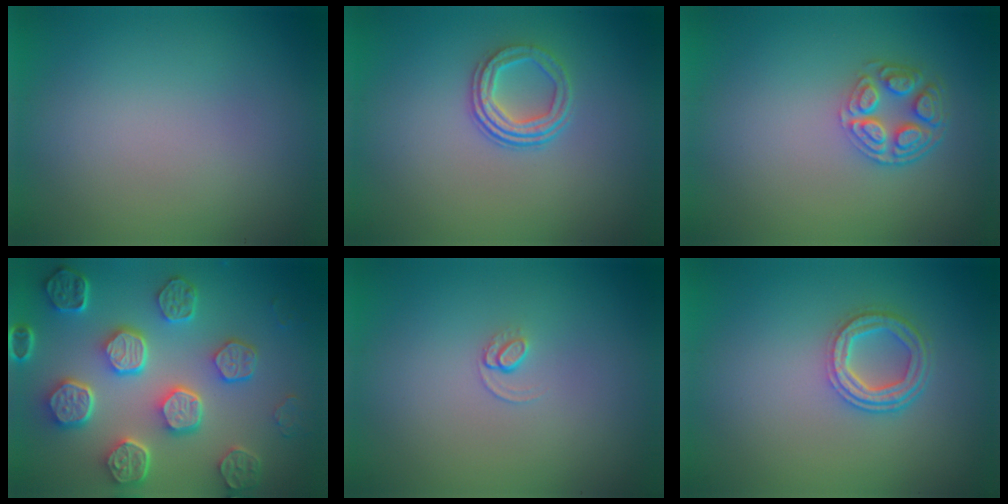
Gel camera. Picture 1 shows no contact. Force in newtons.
{"total": 3.0, "press": 2.3, "slide": 1.9}
{"total": 4.2, "press": 3.2, "slide": 2.7}
{"total": 8.2, "press": 6.2, "slide": 5.4}
{"total": 0.9, "press": 0.4, "slide": 0.8}
{"total": 3.7, "press": 2.7, "slide": 2.5}